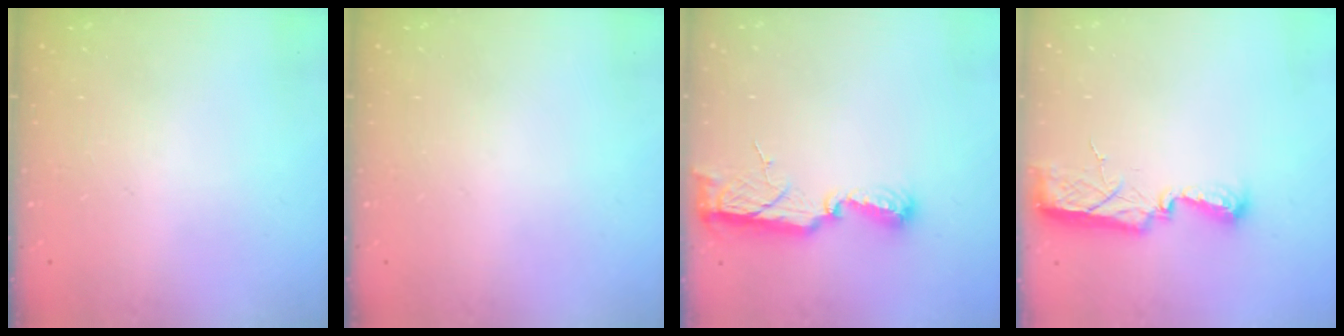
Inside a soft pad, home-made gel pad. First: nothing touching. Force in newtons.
{"total": 0.0}
{"total": 10.6, "press": 9.3, "slide": 5.2}
{"total": 7.5, "press": 7.5, "slide": 0.8}